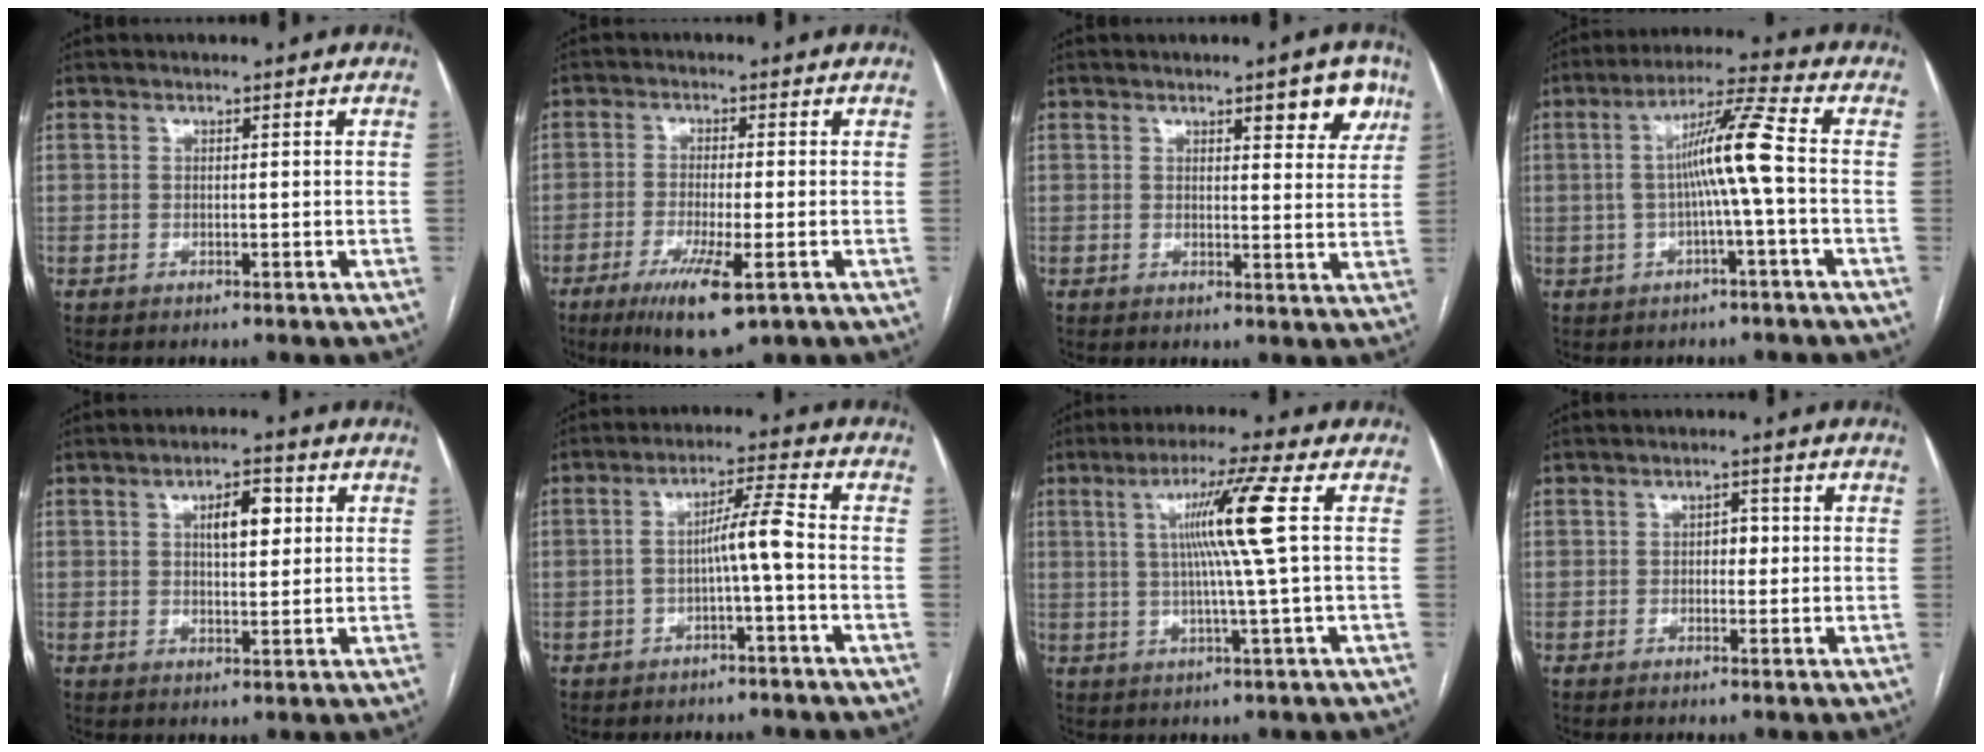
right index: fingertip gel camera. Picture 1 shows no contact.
{"total": 8.8, "force": [-4.3, 1.3, 7.5], "torque": [-0.138, -0.024, -0.068]}
{"total": 5.9, "force": [3.5, 1.7, 4.5], "torque": [-0.048, 0.001, 0.039]}
{"total": 8.7, "force": [-0.6, -1.0, 8.6], "torque": [-0.155, 0.020, -0.010]}
{"total": 5.6, "force": [1.8, 2.1, 4.9], "torque": [-0.080, 0.009, 0.031]}
{"total": 5.4, "force": [-1.3, -0.3, 5.2], "torque": [-0.089, 0.021, -0.020]}
{"total": 9.4, "force": [1.7, -2.2, 8.9], "torque": [-0.156, 0.005, 0.037]}
{"total": 2.1, "force": [0.0, 1.3, 1.6], "torque": [-0.019, 0.008, -0.001]}